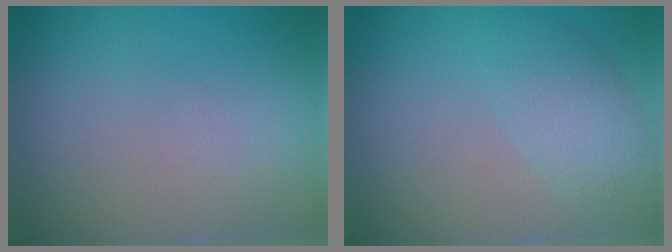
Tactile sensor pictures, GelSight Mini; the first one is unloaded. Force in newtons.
{"total": 3.6, "press": 3.6, "slide": 0.1}